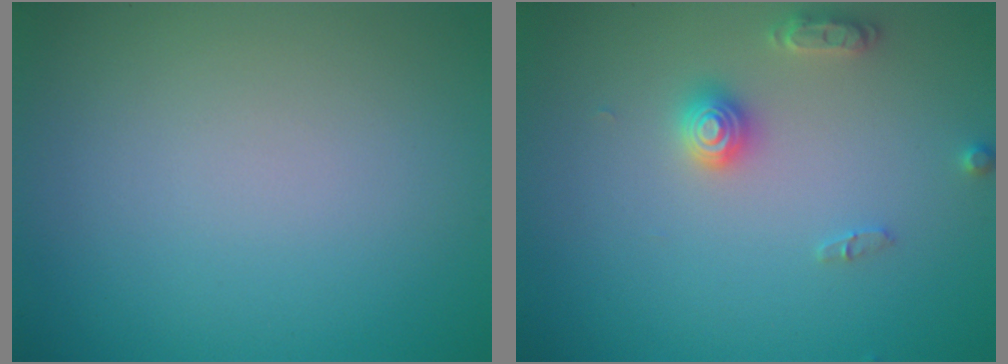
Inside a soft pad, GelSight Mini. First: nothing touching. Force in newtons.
{"total": 2.5, "press": 2.5, "slide": 0.4}